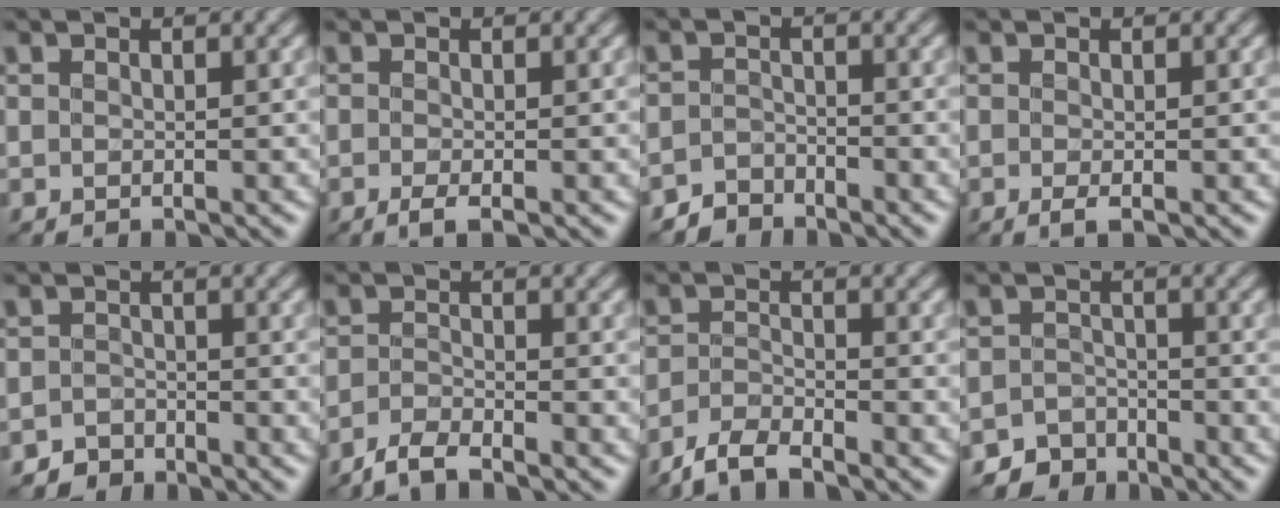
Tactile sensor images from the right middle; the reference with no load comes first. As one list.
[{"total": 1.5, "force": [-0.7, 0.3, 1.3], "torque": [-0.029, -0.005, -0.017]}, {"total": 2.3, "force": [-2.1, 0.8, 0.0], "torque": [0.002, 0.006, -0.047]}, {"total": 1.1, "force": [-0.4, 0.2, 1.0], "torque": [-0.024, -0.005, -0.010]}, {"total": 1.8, "force": [-1.6, 0.8, -0.1], "torque": [0.005, 0.008, -0.033]}, {"total": 2.5, "force": [-2.2, 0.3, 1.1], "torque": [-0.028, -0.001, -0.053]}, {"total": 3.3, "force": [-2.9, 0.6, 1.4], "torque": [-0.033, -0.001, -0.068]}, {"total": 3.1, "force": [-2.6, 1.6, 0.1], "torque": [0.008, 0.002, -0.051]}]